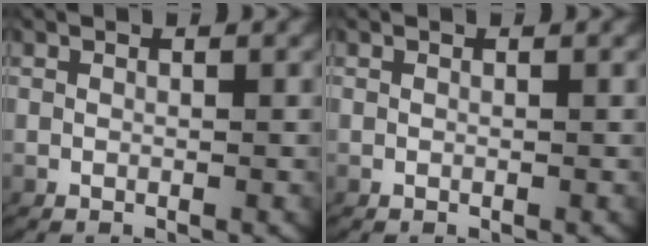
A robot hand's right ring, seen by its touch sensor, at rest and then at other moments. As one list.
[{"total": 0.0}]